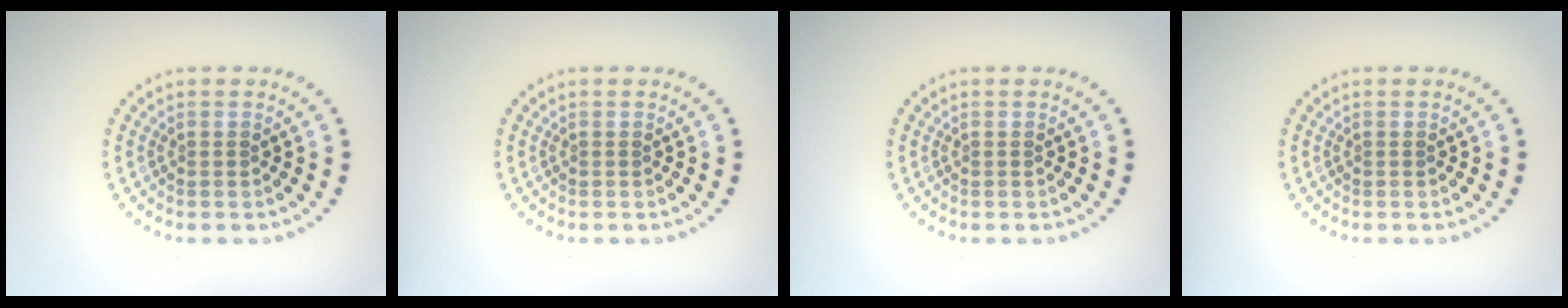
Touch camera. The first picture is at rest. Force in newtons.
{"total": 0.0}
{"total": 0.0}
{"total": 0.0}